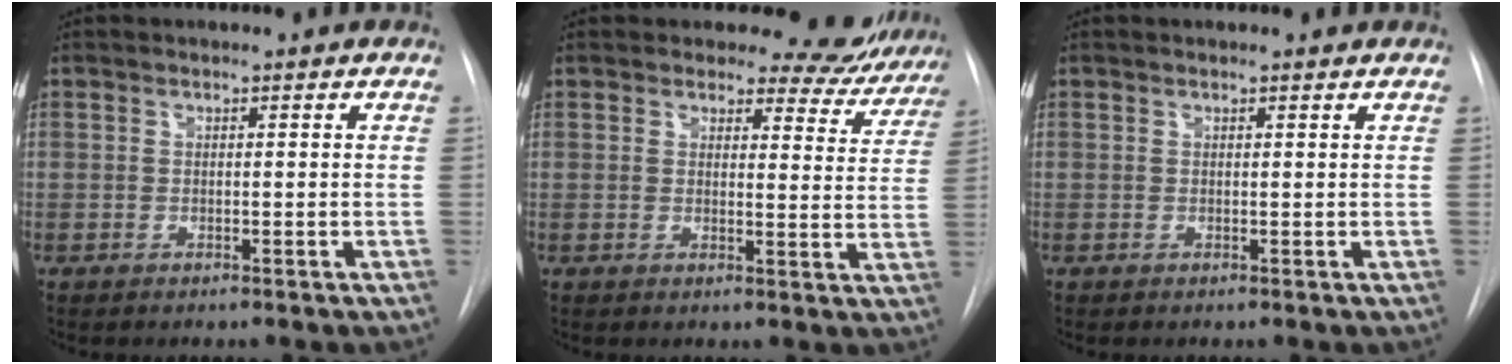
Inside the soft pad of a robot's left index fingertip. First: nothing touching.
{"total": 8.2, "force": [7.7, 2.8, 0.3], "torque": [0.022, -0.035, 0.069]}
{"total": 0.5, "force": [0.5, 0.1, 0.2], "torque": [-0.011, 0.002, 0.006]}